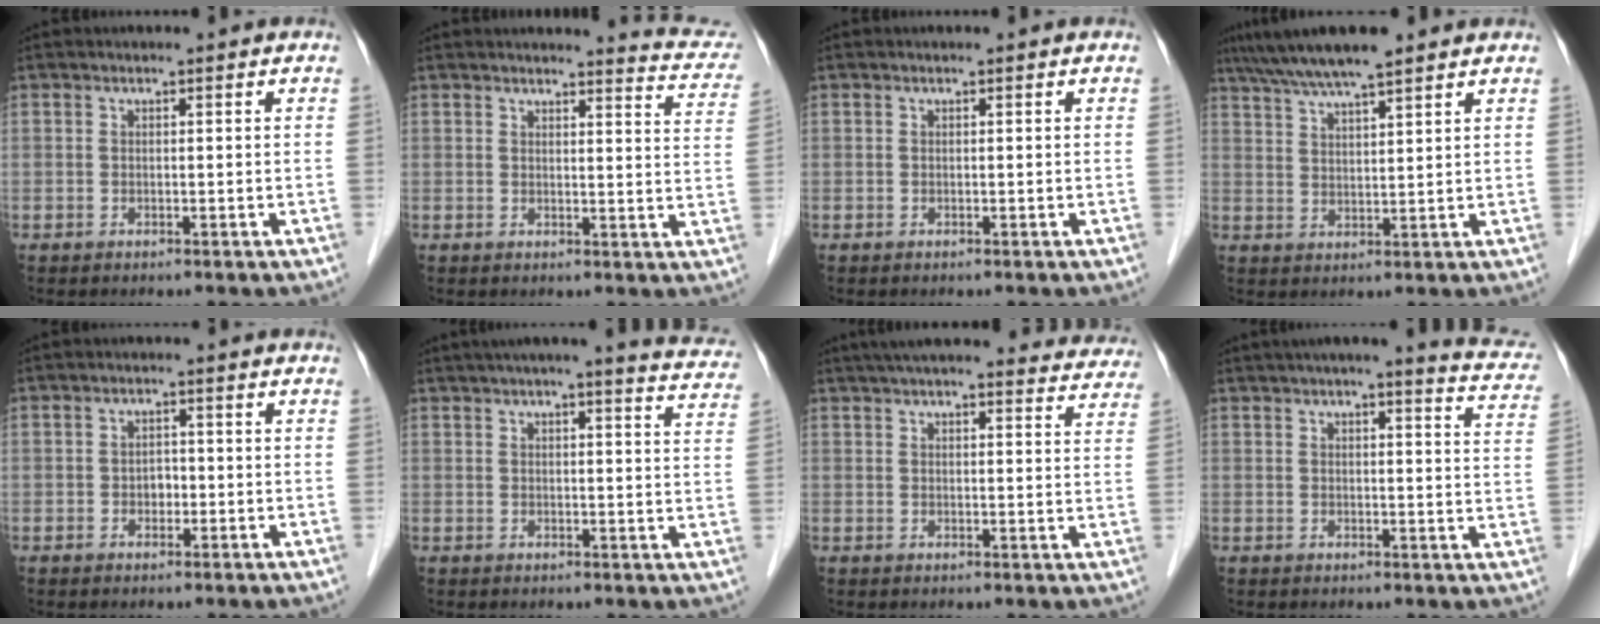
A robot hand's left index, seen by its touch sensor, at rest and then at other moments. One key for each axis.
{"total": 7.8, "fx": 7.7, "fy": 0.8, "fz": 1.4, "tx": -0.002, "ty": -0.038, "tz": 0.060}
{"total": 0.0}
{"total": 8.7, "fx": 7.1, "fy": 0.6, "fz": 5.0, "tx": -0.086, "ty": 0.028, "tz": 0.121}
{"total": 2.0, "fx": -0.7, "fy": 1.4, "fz": 1.2, "tx": -0.016, "ty": 0.003, "tz": -0.010}
{"total": 15.7, "fx": 14.2, "fy": 1.2, "fz": 6.7, "tx": -0.078, "ty": -0.012, "tz": 0.155}
{"total": 24.0, "fx": 22.0, "fy": 4.1, "fz": 8.6, "tx": -0.125, "ty": -0.004, "tz": 0.265}
{"total": 13.4, "fx": 11.8, "fy": 1.4, "fz": 6.2, "tx": -0.064, "ty": -0.013, "tz": 0.118}